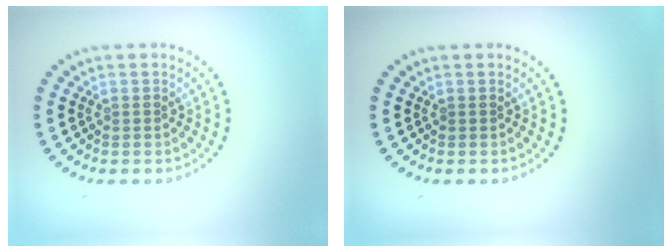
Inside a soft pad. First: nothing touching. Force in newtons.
{"total": 0.0}